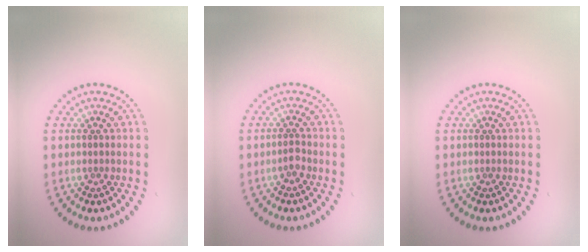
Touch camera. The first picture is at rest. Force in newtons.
{"total": 0.9, "press": 0.7, "slide": 0.5}
{"total": 0.0}